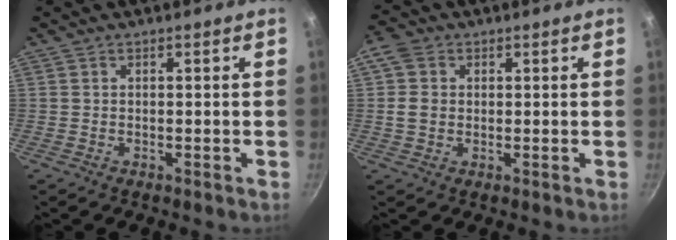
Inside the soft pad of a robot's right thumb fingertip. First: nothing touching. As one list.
[{"total": 4.9, "force": [0.6, 4.1, 2.6], "torque": [-0.034, 0.003, 0.001]}]